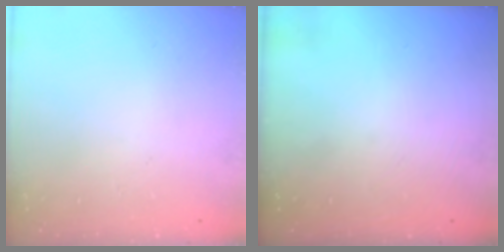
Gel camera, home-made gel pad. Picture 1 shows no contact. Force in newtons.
{"total": 0.0}